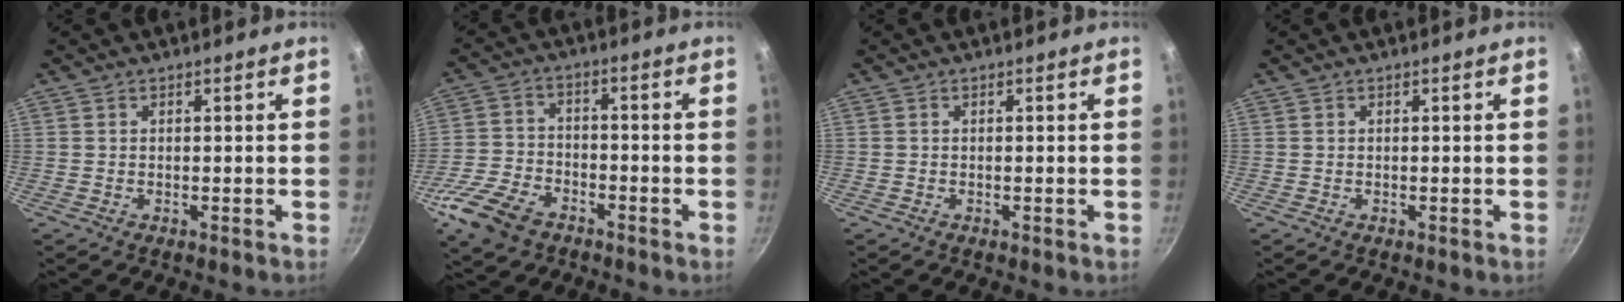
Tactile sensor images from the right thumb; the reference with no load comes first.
{"total": 11.1, "force": [-6.5, 6.7, 6.2], "torque": [-0.120, 0.027, -0.132]}
{"total": 0.0}
{"total": 0.0}